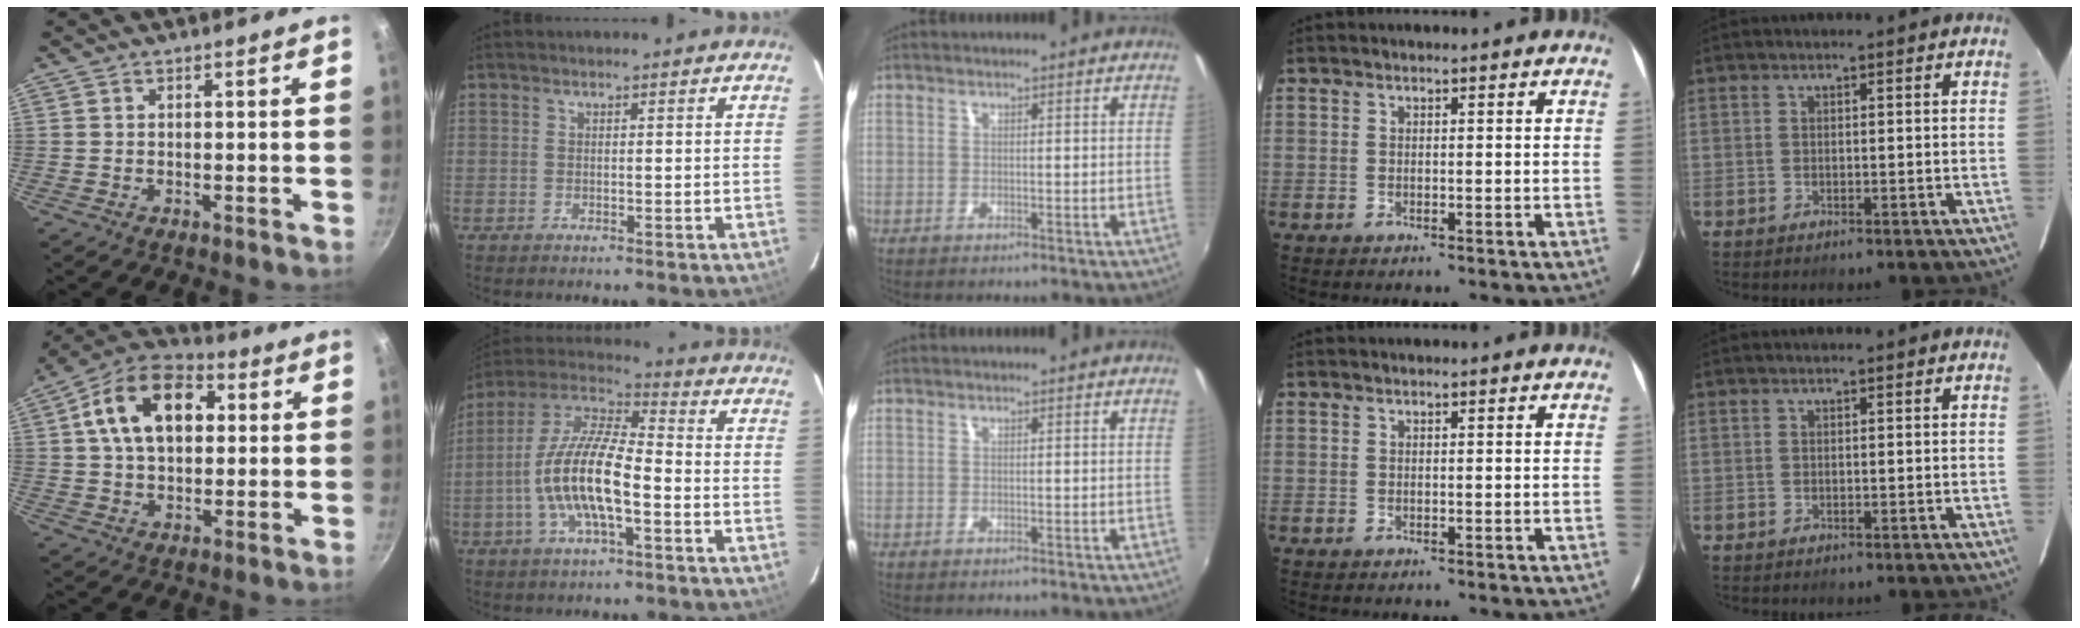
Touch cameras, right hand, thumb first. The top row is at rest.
{"thumb": {"total": 15.8, "force": [3.4, 10.3, 11.4], "torque": [-0.164, 0.020, 0.041]}, "index": {"total": 14.9, "force": [-4.2, 4.5, 13.6], "torque": [-0.272, 0.001, -0.085]}}